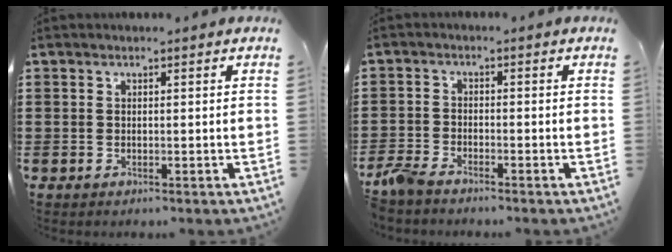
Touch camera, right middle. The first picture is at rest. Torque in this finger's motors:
{"motor_torque": [-0.12, -0.03, -0.03, 0.04]}